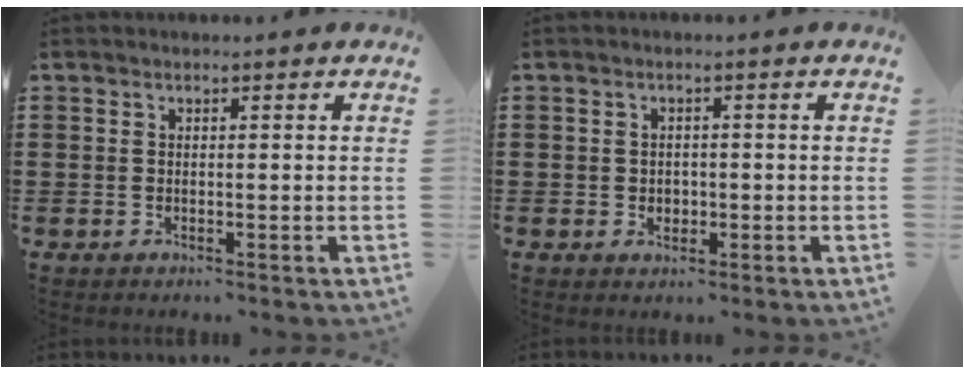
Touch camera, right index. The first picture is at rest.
{"total": 1.4, "force": [-0.1, 1.3, 0.6], "torque": [-0.014, 0.007, -0.005]}